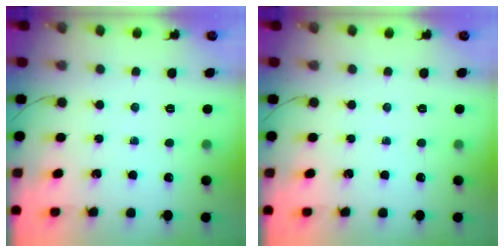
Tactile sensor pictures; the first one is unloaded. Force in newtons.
{"total": 0.0}